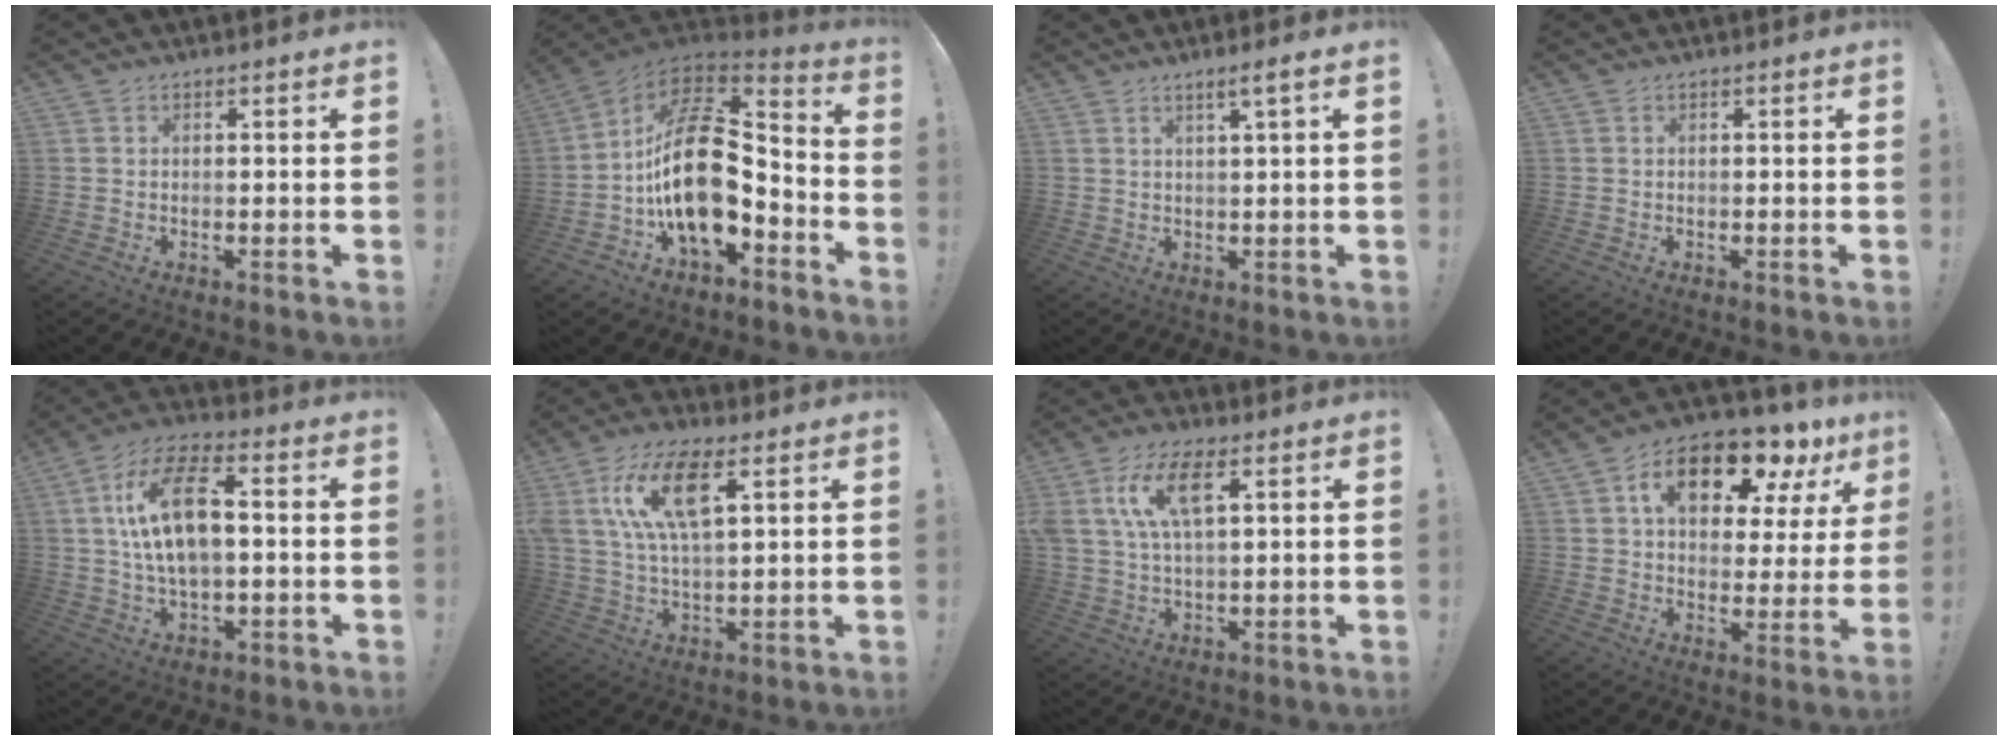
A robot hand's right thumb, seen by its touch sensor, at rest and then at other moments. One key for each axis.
{"total": 23.9, "fx": -0.9, "fy": 14.5, "fz": 19.0, "tx": -0.351, "ty": 0.016, "tz": -0.001}
{"total": 3.7, "fx": 2.1, "fy": -0.2, "fz": 3.1, "tx": -0.048, "ty": -0.008, "tz": 0.030}
{"total": 0.0}
{"total": 15.1, "fx": 1.9, "fy": 7.6, "fz": 12.9, "tx": -0.230, "ty": 0.014, "tz": 0.034}
{"total": 15.2, "fx": 6.4, "fy": 6.7, "fz": 12.1, "tx": -0.238, "ty": -0.001, "tz": 0.113}
{"total": 11.7, "fx": 4.6, "fy": 5.2, "fz": 9.5, "tx": -0.194, "ty": 0.002, "tz": 0.086}
{"total": 15.9, "fx": 9.0, "fy": 8.0, "fz": 10.4, "tx": -0.163, "ty": -0.048, "tz": 0.151}